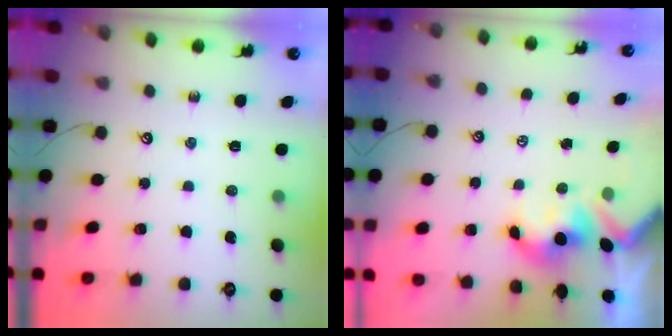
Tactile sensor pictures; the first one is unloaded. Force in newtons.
{"total": 1.7, "press": 1.5, "slide": 0.7}